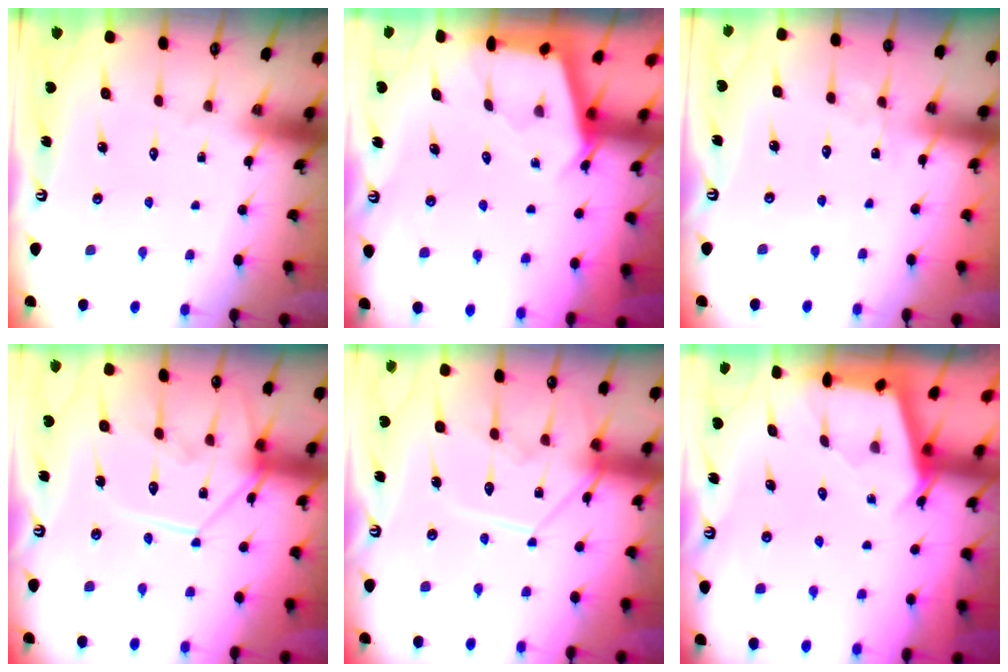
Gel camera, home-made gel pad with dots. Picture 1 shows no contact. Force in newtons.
{"total": 2.6, "press": 2.6, "slide": 0.4}
{"total": 2.2, "press": 2.2, "slide": 0.3}
{"total": 12.6, "press": 12.6, "slide": 1.5}
{"total": 11.2, "press": 11.1, "slide": 1.4}
{"total": 2.7, "press": 2.7, "slide": 0.3}